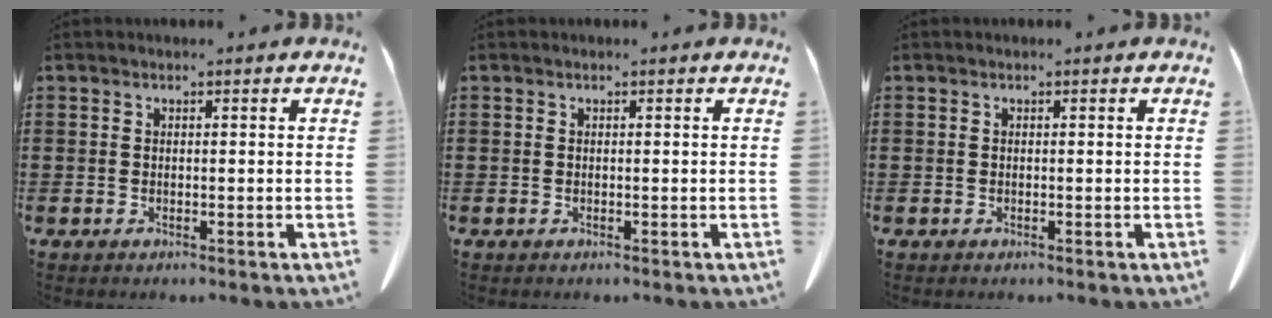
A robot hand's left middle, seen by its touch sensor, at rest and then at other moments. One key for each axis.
{"total": 0.0}
{"total": 0.0}